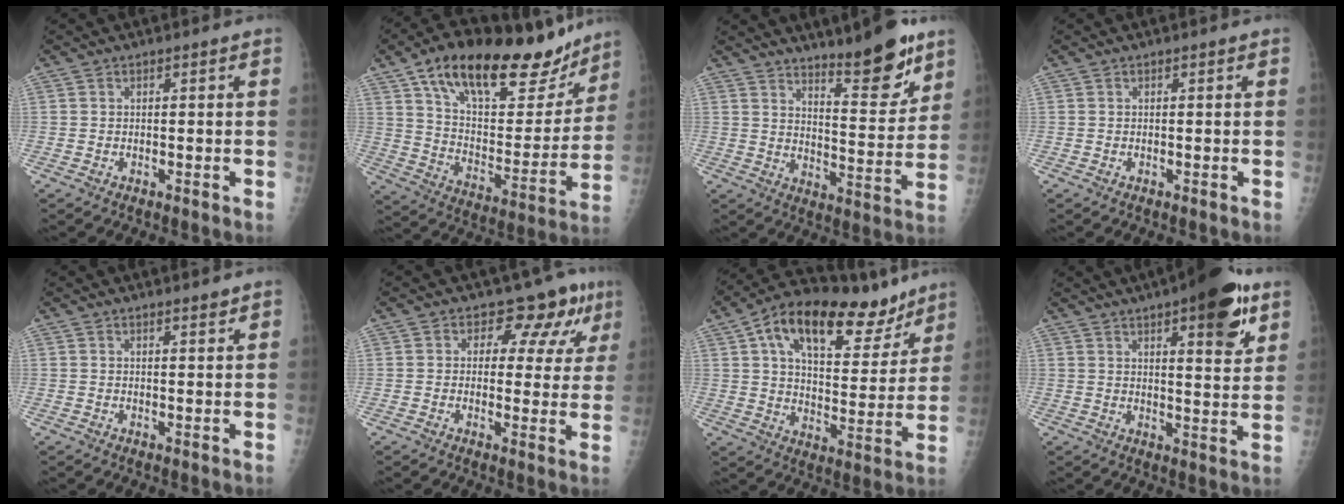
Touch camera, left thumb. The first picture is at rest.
{"total": 29.4, "force": [19.4, 12.2, 18.3], "torque": [-0.243, -0.039, 0.309]}
{"total": 13.1, "force": [9.7, 3.1, 8.3], "torque": [-0.089, -0.076, 0.152]}
{"total": 0.0}
{"total": 1.4, "force": [1.3, 0.2, 0.7], "torque": [-0.007, -0.009, 0.020]}
{"total": 8.9, "force": [5.2, 5.6, 4.4], "torque": [-0.011, -0.020, 0.052]}
{"total": 22.9, "force": [13.8, 10.9, 14.7], "torque": [-0.189, -0.021, 0.221]}
{"total": 14.9, "force": [8.2, 4.5, 11.6], "torque": [-0.131, -0.031, 0.110]}